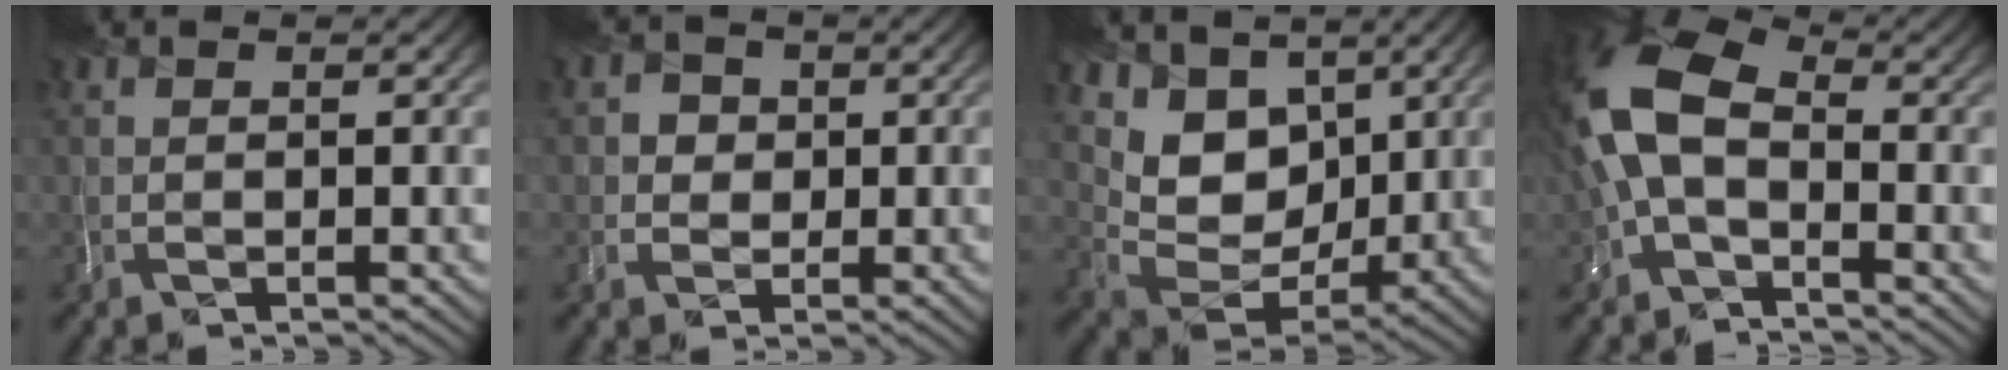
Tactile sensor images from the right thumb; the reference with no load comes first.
{"total": 2.4, "force": [0.2, 2.3, -0.1], "torque": [0.005, -0.005, 0.004]}
{"total": 9.2, "force": [5.1, 6.7, 3.9], "torque": [-0.095, -0.018, 0.091]}
{"total": 10.1, "force": [-0.6, 6.0, 8.1], "torque": [-0.203, 0.011, -0.030]}